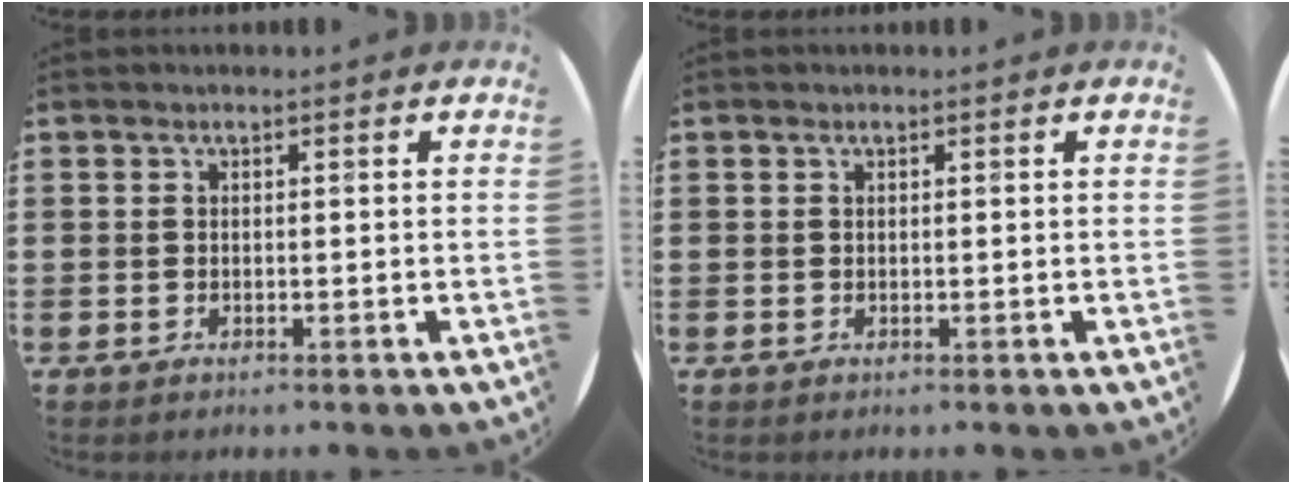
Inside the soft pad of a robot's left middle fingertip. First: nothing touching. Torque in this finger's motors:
{"motor_torque": [-0.18, 0.04, -0.02, 0.00]}